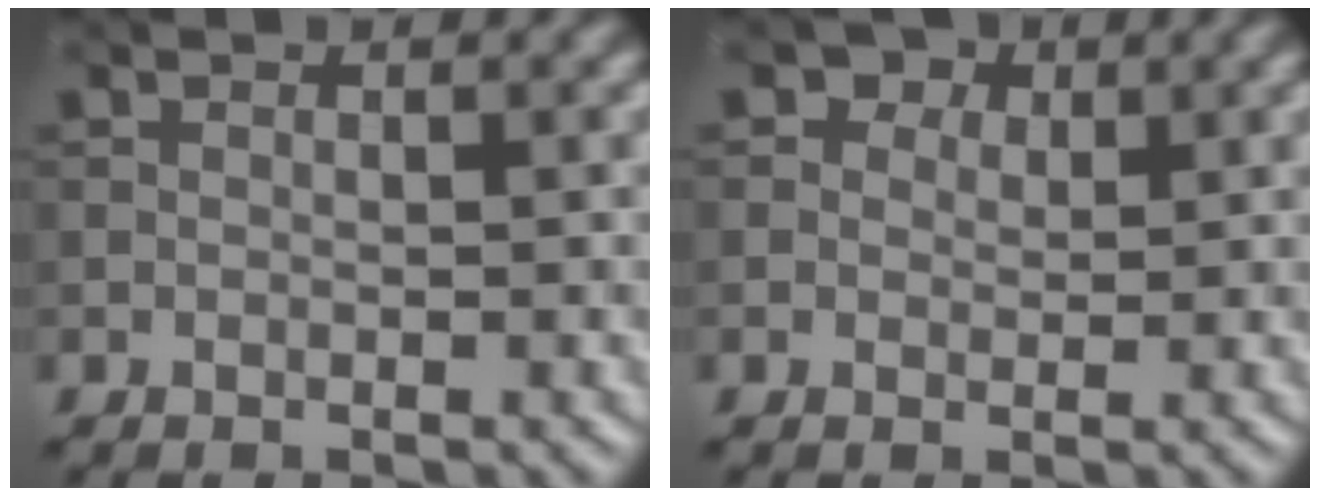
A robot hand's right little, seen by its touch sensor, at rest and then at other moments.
{"total": 2.9, "force": [1.7, 2.0, 1.2], "torque": [-0.023, -0.008, 0.016]}